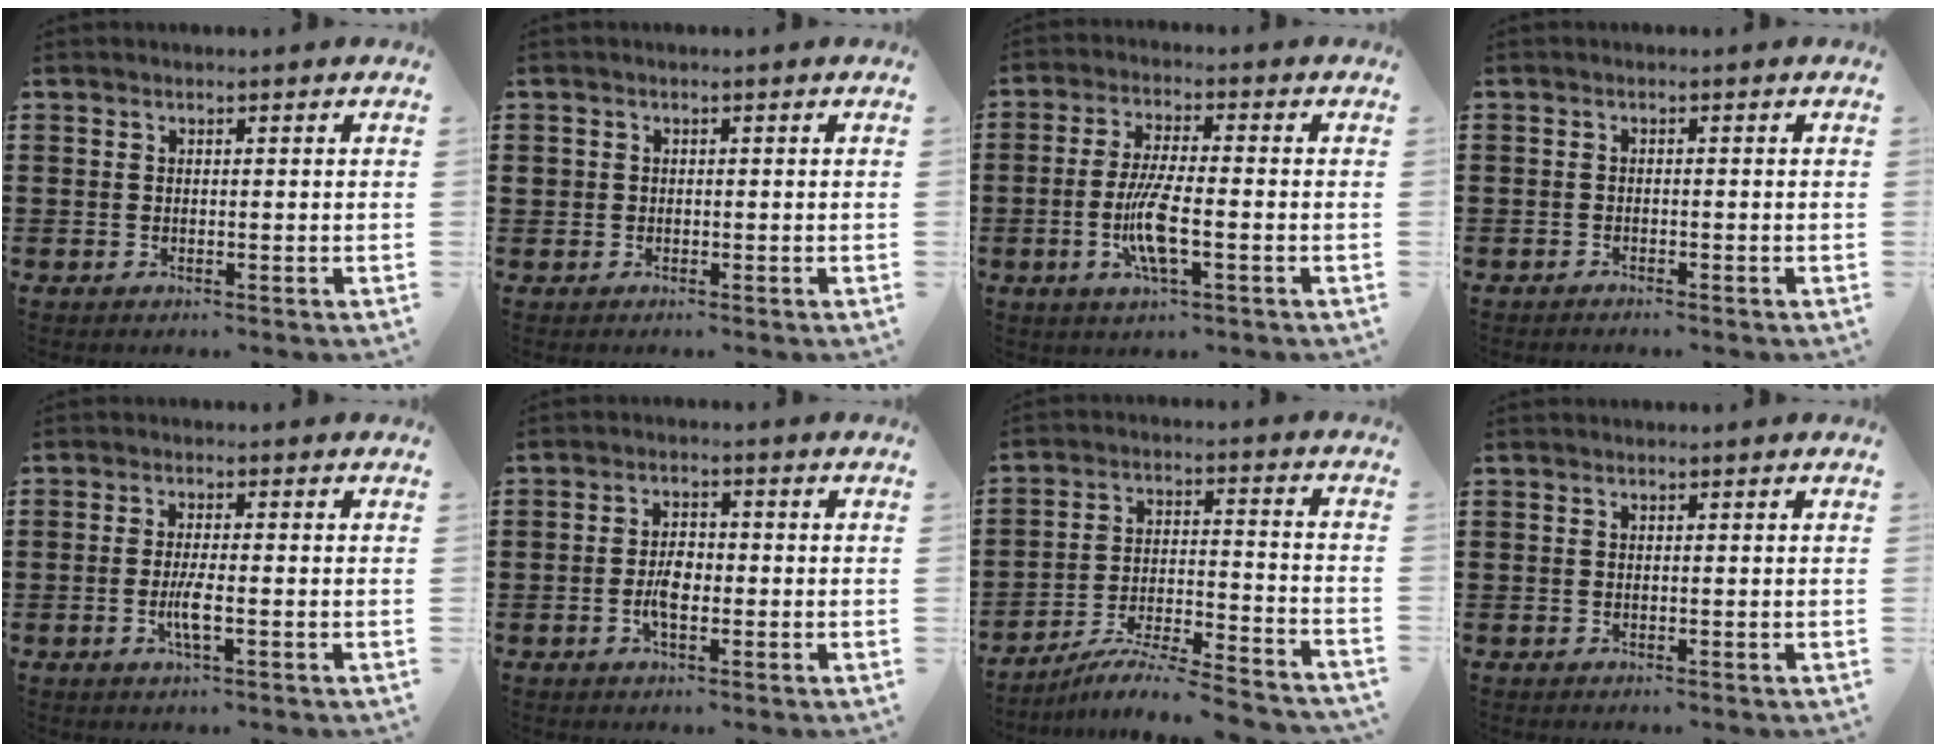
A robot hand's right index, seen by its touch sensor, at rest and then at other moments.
{"total": 0.9, "force": [0.0, 0.9, 0.2], "torque": [-0.006, 0.005, -0.003]}
{"total": 7.4, "force": [-2.1, 1.5, 7.0], "torque": [-0.149, -0.012, -0.044]}
{"total": 0.7, "force": [-0.7, 0.1, 0.0], "torque": [-0.002, 0.000, -0.015]}
{"total": 3.4, "force": [-1.0, 0.4, 3.2], "torque": [-0.068, -0.007, -0.022]}
{"total": 3.9, "force": [-1.0, 1.9, 3.3], "torque": [-0.074, 0.003, -0.022]}
{"total": 7.2, "force": [-6.6, -0.1, 2.7], "torque": [-0.049, -0.004, -0.132]}
{"total": 0.0}